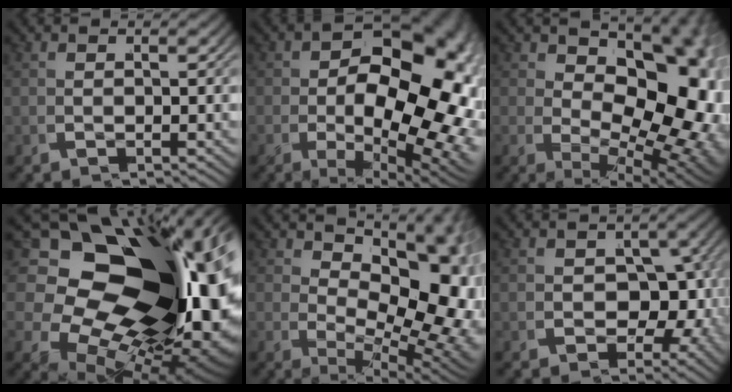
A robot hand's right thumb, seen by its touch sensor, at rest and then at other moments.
{"total": 19.5, "force": [-1.2, 11.9, 15.4], "torque": [-0.219, -0.048, 0.004]}
{"total": 14.5, "force": [0.0, 8.6, 11.7], "torque": [-0.182, -0.064, 0.040]}
{"total": 28.7, "force": [0.2, 17.8, 22.6], "torque": [-0.370, -0.057, 0.037]}
{"total": 11.8, "force": [0.6, 6.5, 9.9], "torque": [-0.148, -0.042, 0.038]}
{"total": 5.6, "force": [-0.2, 4.6, 3.2], "torque": [-0.066, -0.028, 0.012]}